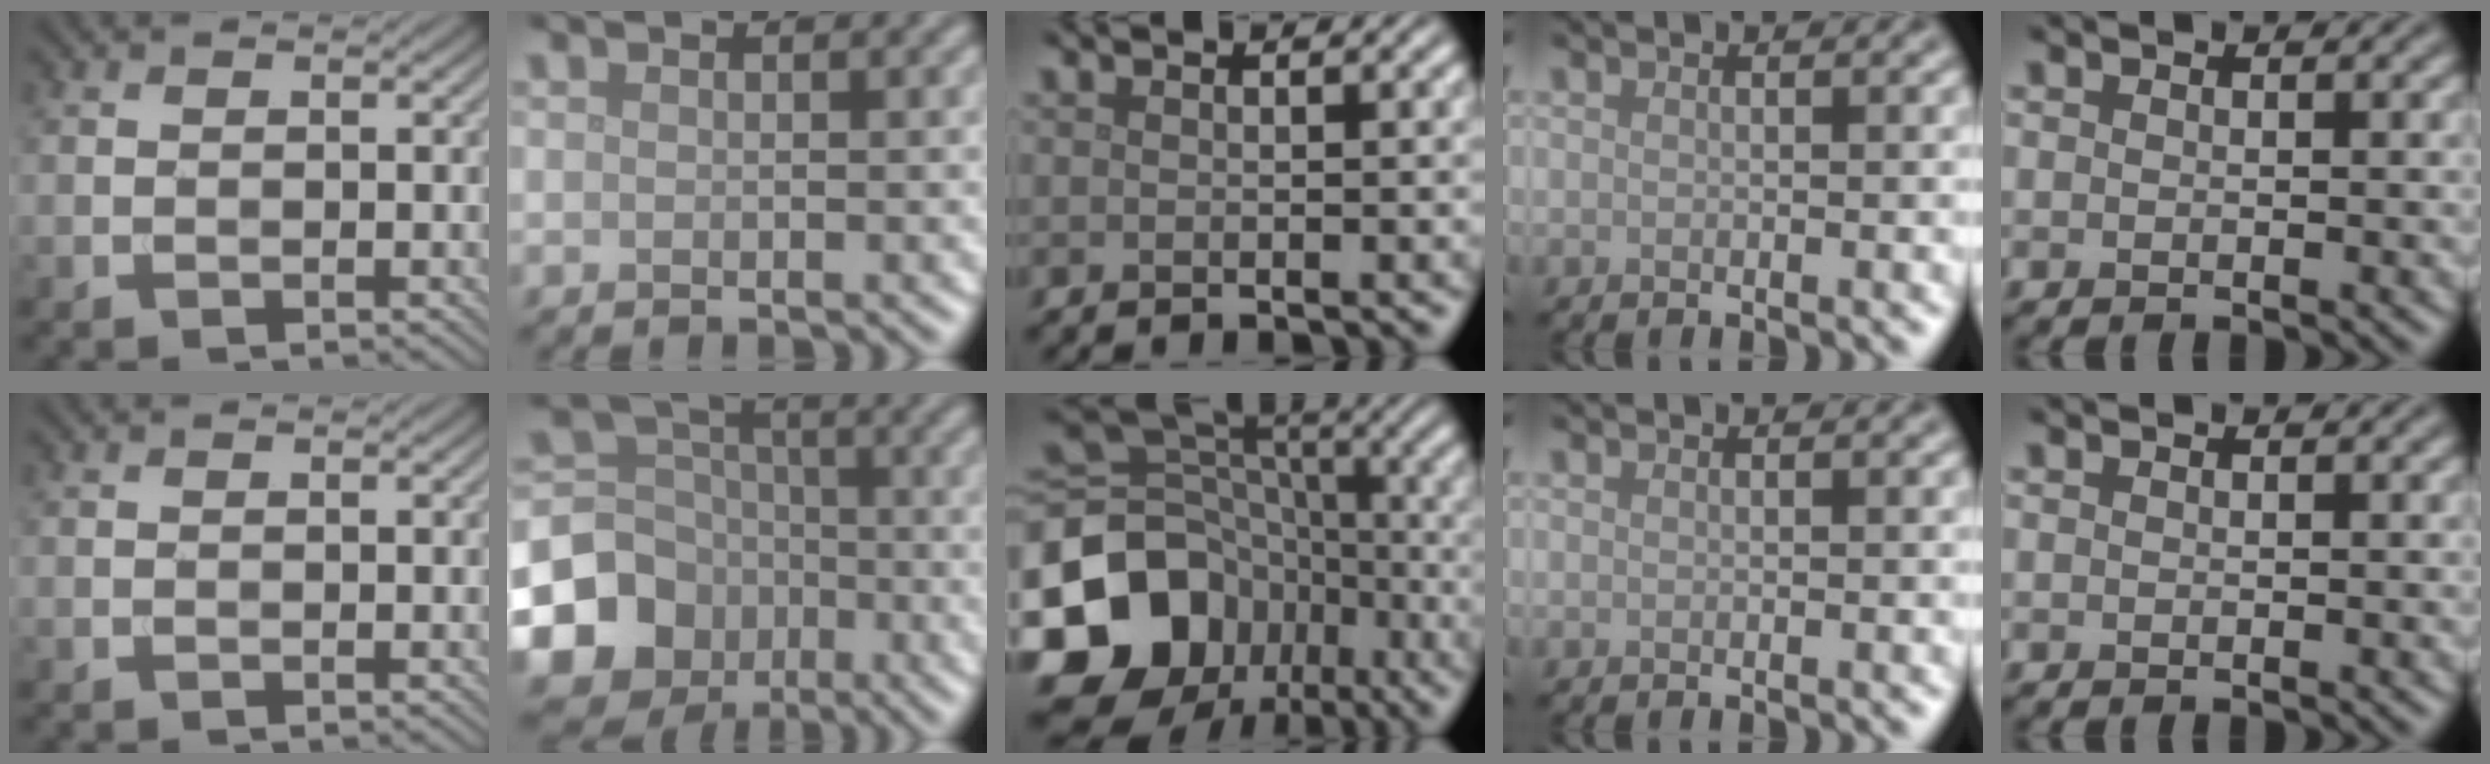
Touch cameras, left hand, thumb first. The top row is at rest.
{"index": {"total": 9.9, "force": [-4.0, 8.5, 3.0], "torque": [-0.073, -0.013, -0.090]}, "middle": {"total": 17.5, "force": [-7.7, 13.9, 7.3], "torque": [-0.189, -0.005, -0.134]}}